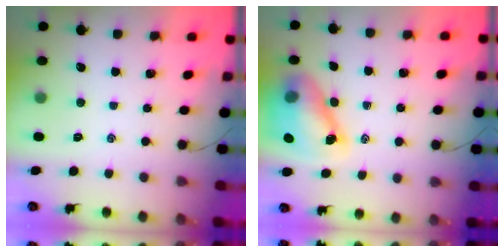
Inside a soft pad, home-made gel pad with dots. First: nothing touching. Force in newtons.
{"total": 12.7, "press": 12.2, "slide": 3.6}